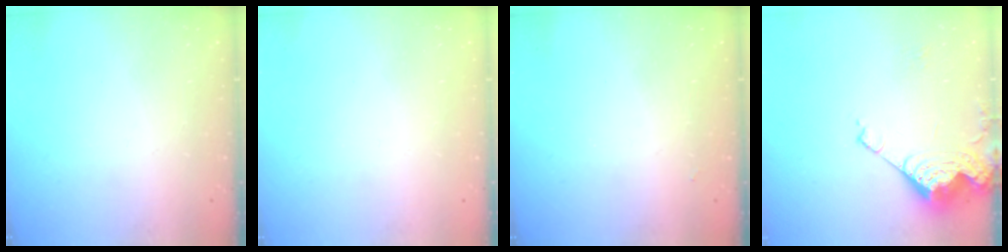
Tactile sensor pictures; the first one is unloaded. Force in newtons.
{"total": 0.0}
{"total": 1.3, "press": 1.3, "slide": 0.3}
{"total": 15.1, "press": 15.0, "slide": 1.8}